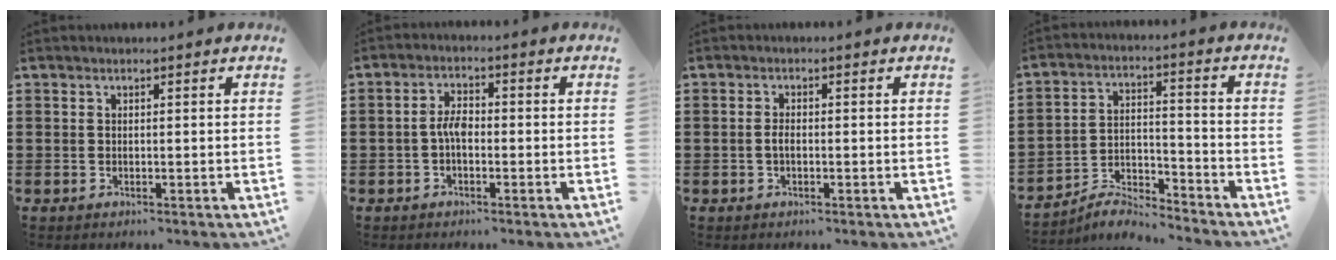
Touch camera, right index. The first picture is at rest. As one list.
[{"total": 3.5, "force": [-0.7, 1.6, 3.0], "torque": [-0.072, -0.002, -0.017]}, {"total": 1.9, "force": [-0.4, 0.9, 1.6], "torque": [-0.039, -0.002, -0.010]}, {"total": 5.4, "force": [-5.3, 0.6, 1.0], "torque": [-0.025, 0.007, -0.105]}]